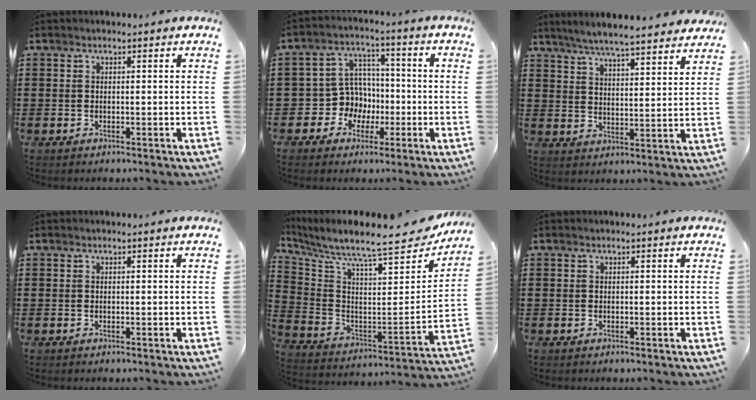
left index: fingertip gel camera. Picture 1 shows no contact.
{"total": 7.7, "force": [-1.0, 7.3, 2.3], "torque": [-0.081, 0.008, -0.016]}
{"total": 5.7, "force": [5.3, -0.4, 1.9], "torque": [-0.058, -0.030, 0.092]}
{"total": 0.0}
{"total": 8.2, "force": [7.4, 0.5, 3.5], "torque": [-0.091, -0.076, 0.117]}
{"total": 0.0}